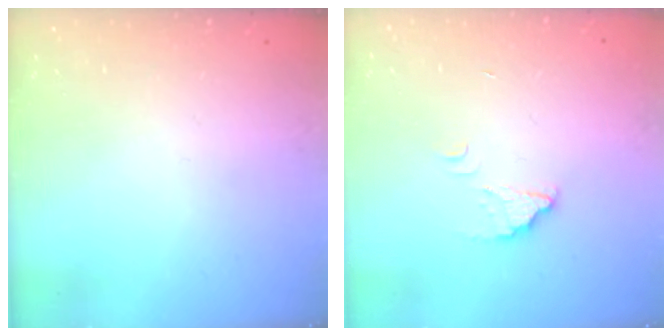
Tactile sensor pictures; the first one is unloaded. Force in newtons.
{"total": 2.1, "press": 2.1, "slide": 0.1}